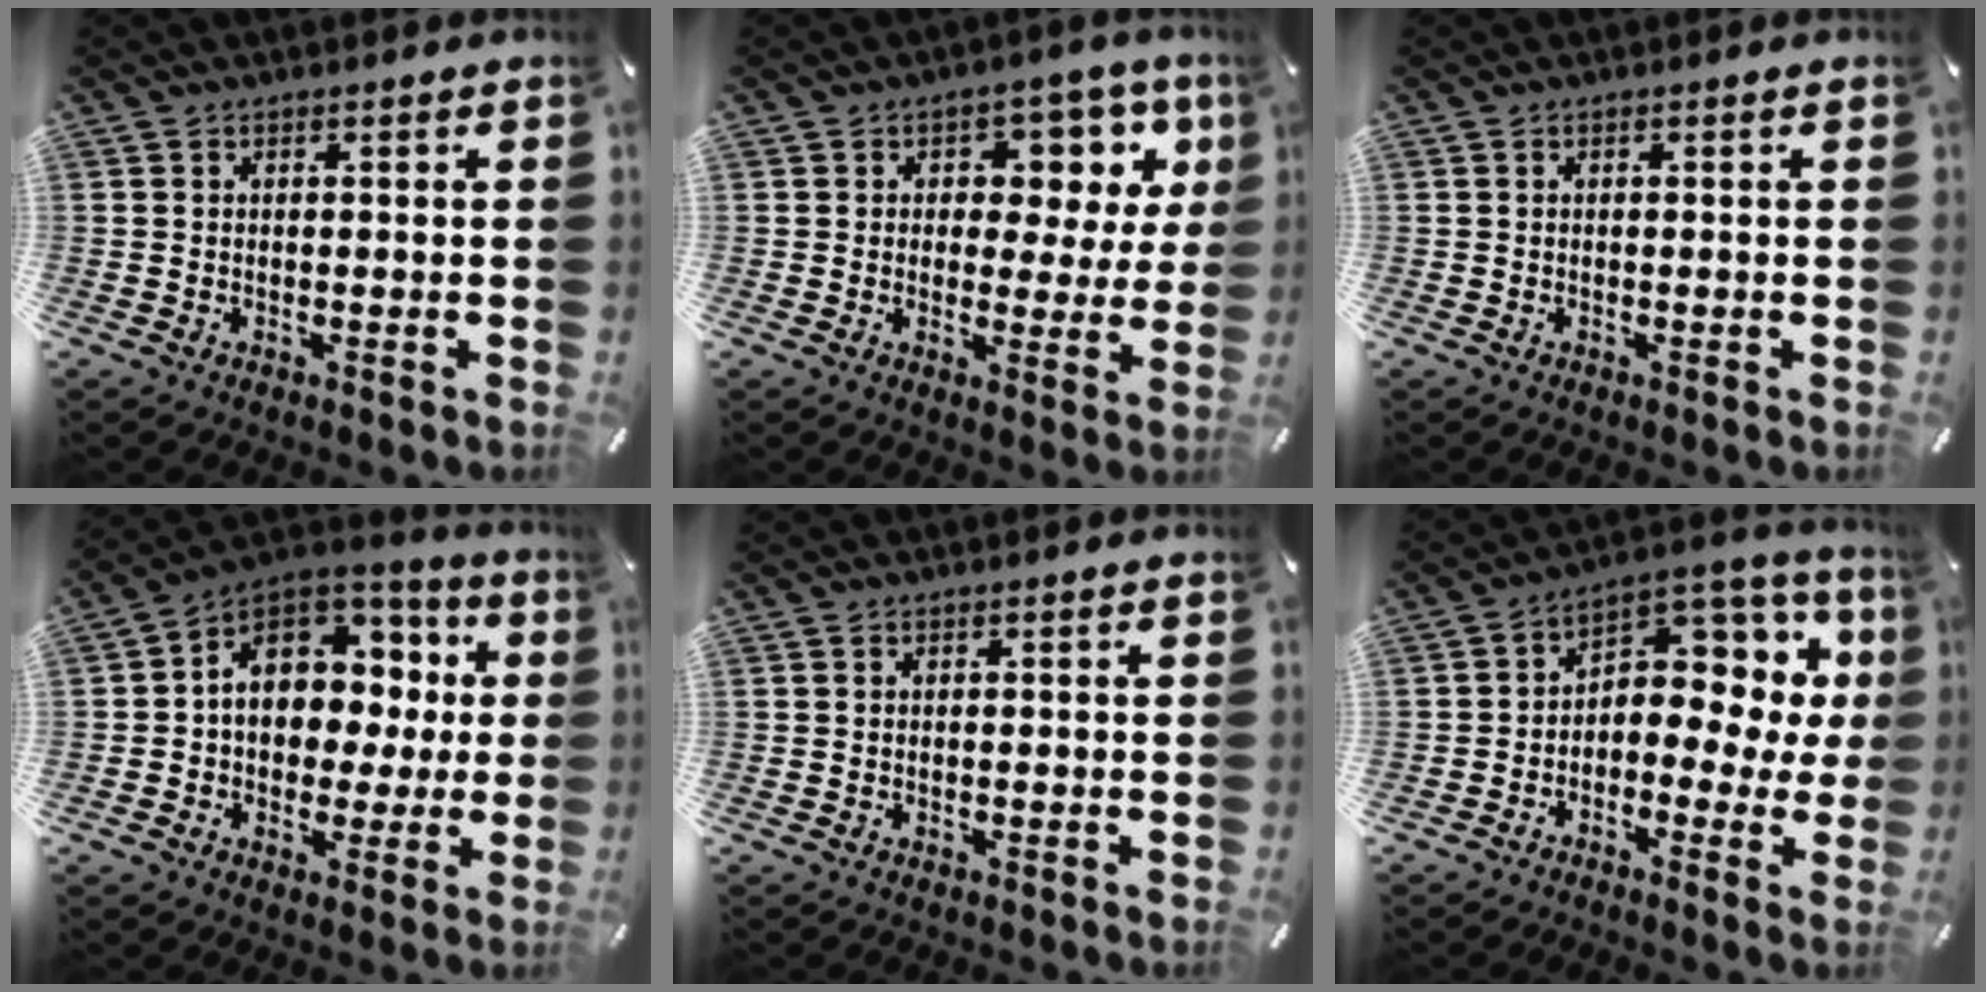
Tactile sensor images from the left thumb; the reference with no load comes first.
{"total": 9.4, "force": [4.2, 6.6, 5.3], "torque": [-0.061, -0.026, 0.069]}
{"total": 0.0}
{"total": 11.8, "force": [2.1, 9.8, 6.2], "torque": [-0.110, -0.015, 0.045]}
{"total": 0.0}
{"total": 8.5, "force": [1.7, 6.3, 5.4], "torque": [-0.069, -0.026, 0.031]}